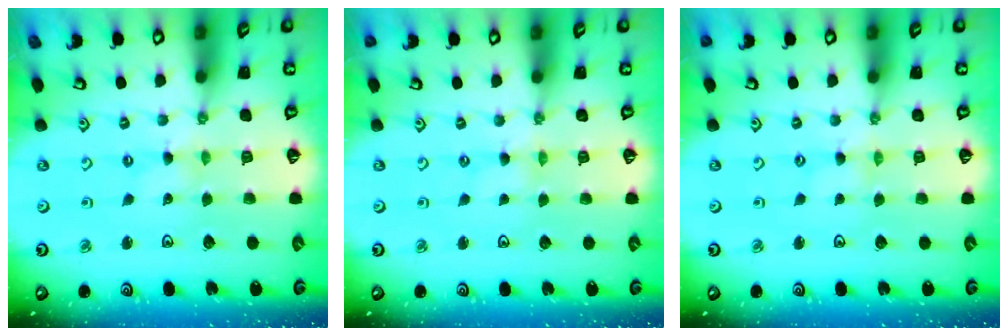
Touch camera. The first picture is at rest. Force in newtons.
{"total": 0.0}
{"total": 0.8, "press": 0.8, "slide": 0.1}